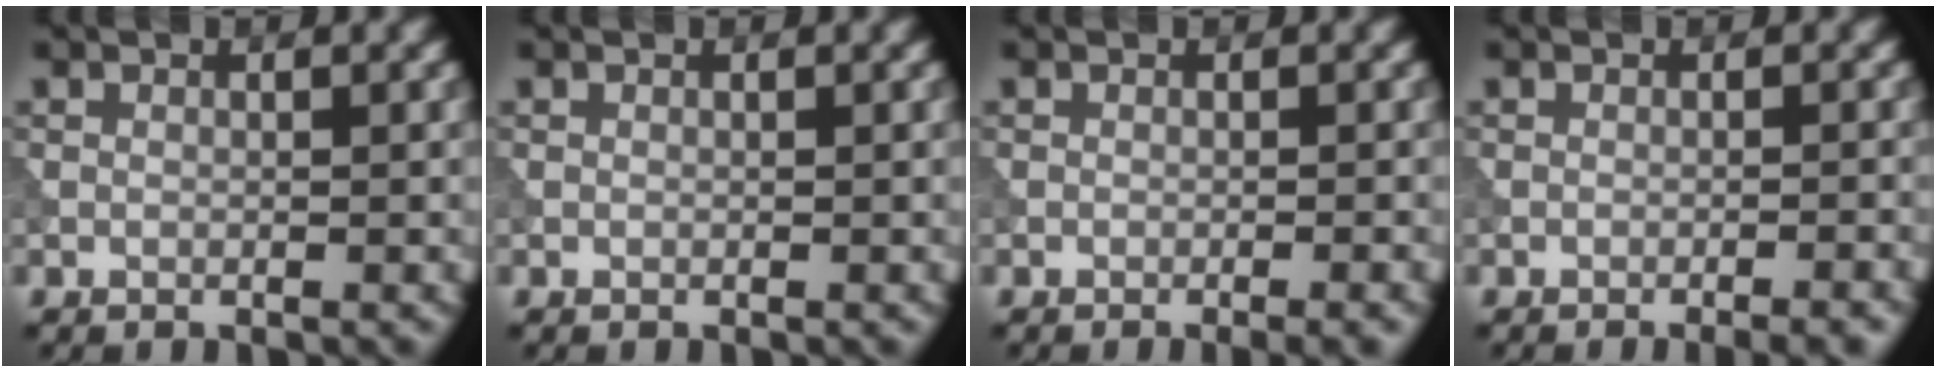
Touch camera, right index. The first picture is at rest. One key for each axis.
{"total": 0.0}
{"total": 1.8, "fx": -0.9, "fy": 0.5, "fz": 1.5, "tx": -0.014, "ty": 0.000, "tz": -0.012}
{"total": 2.4, "fx": -1.5, "fy": 0.6, "fz": 1.7, "tx": -0.015, "ty": 0.009, "tz": -0.024}